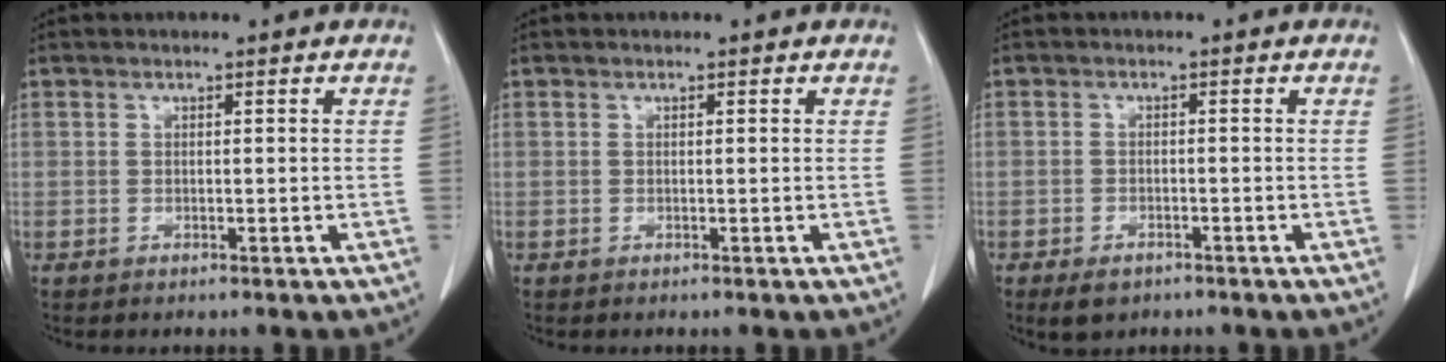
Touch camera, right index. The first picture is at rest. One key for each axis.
{"total": 0.0}
{"total": 3.1, "fx": -2.1, "fy": 1.8, "fz": 1.4, "tx": -0.020, "ty": -0.001, "tz": -0.025}